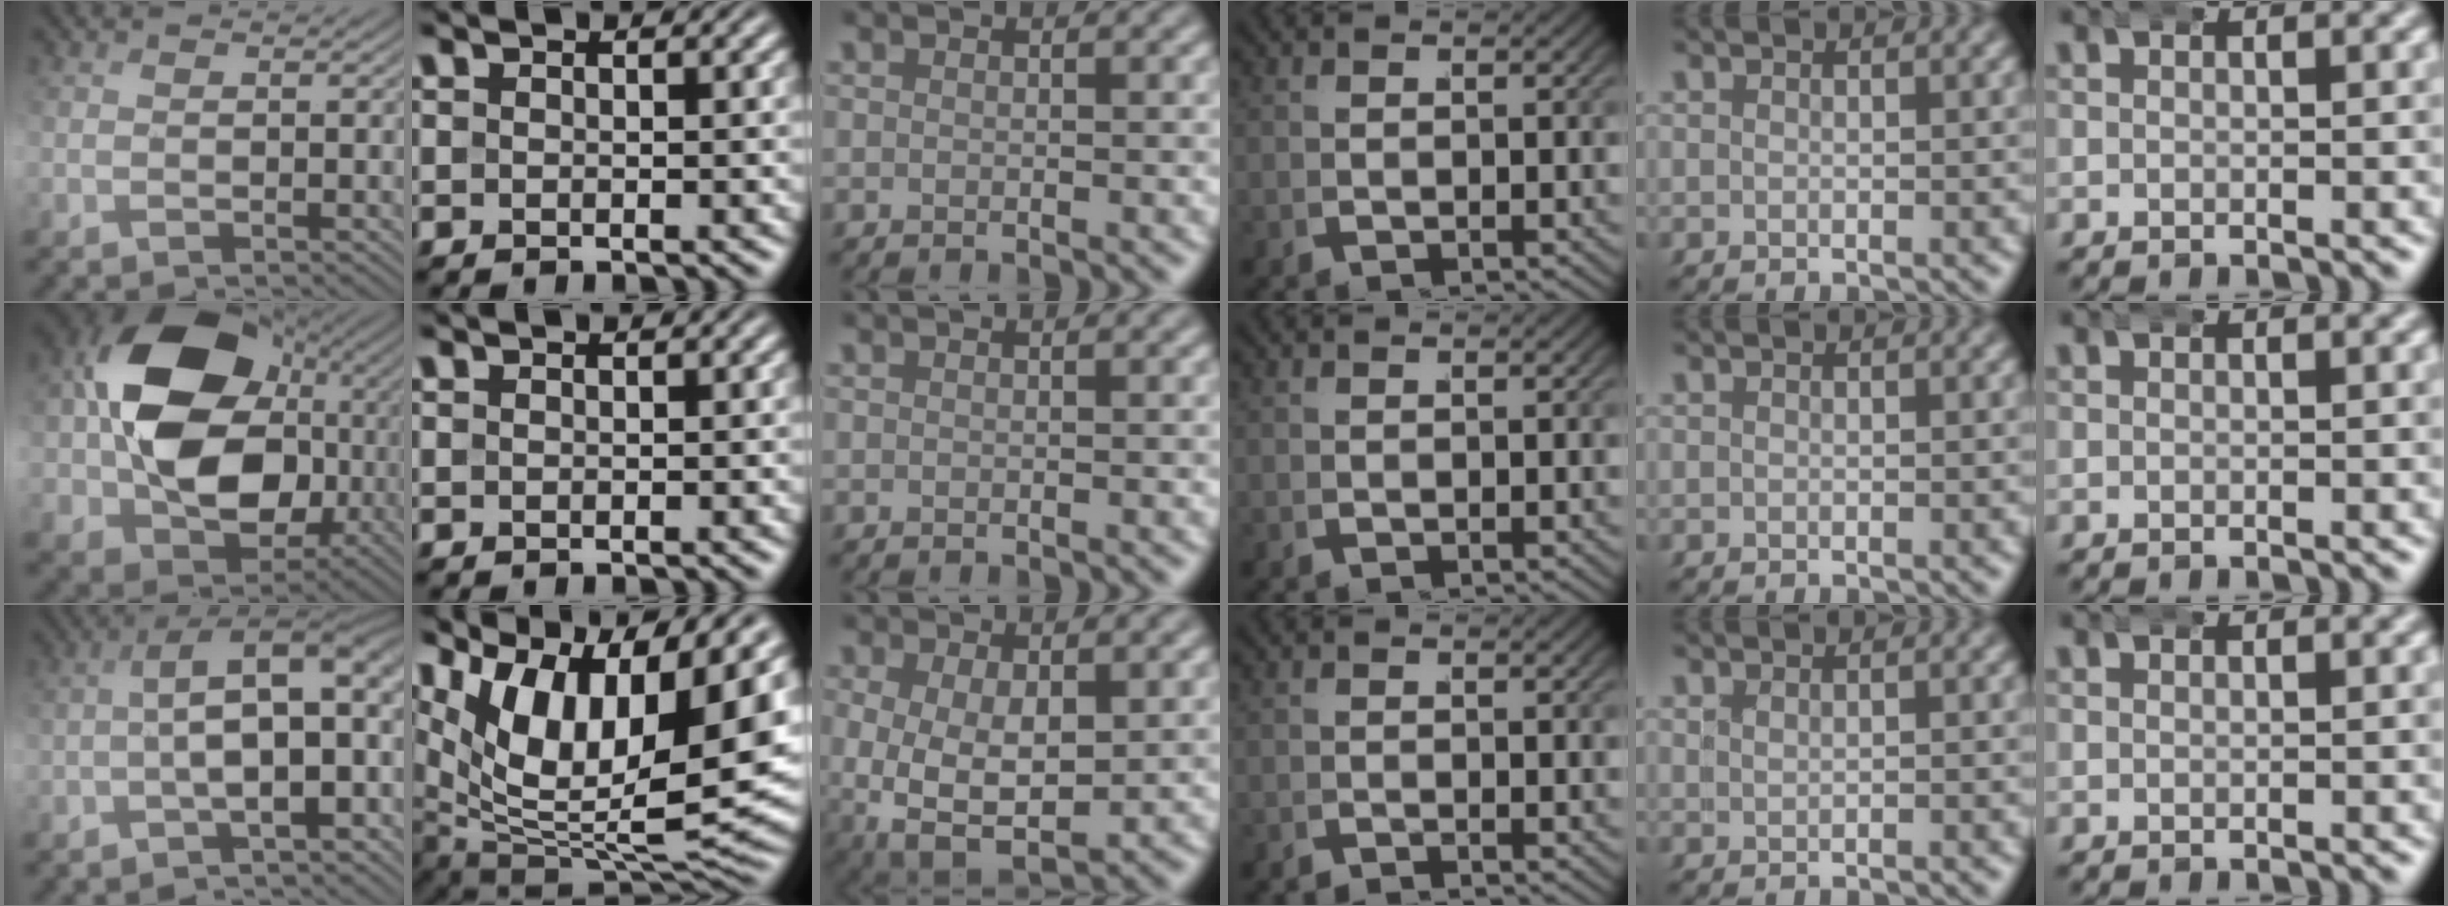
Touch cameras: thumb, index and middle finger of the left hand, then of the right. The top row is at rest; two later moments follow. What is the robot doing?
{"motion": "wrap", "object": "bandana"}